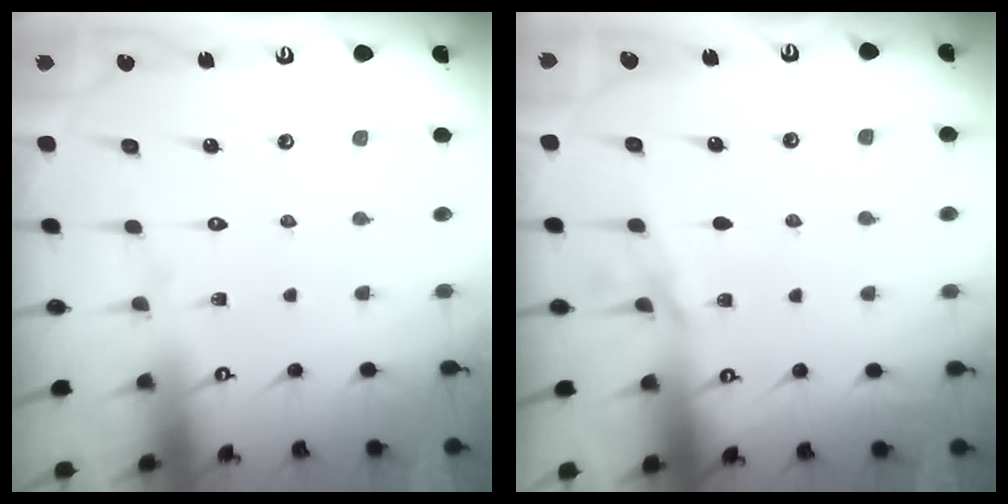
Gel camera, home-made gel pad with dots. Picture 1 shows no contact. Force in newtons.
{"total": 2.6, "press": 2.6, "slide": 0.4}